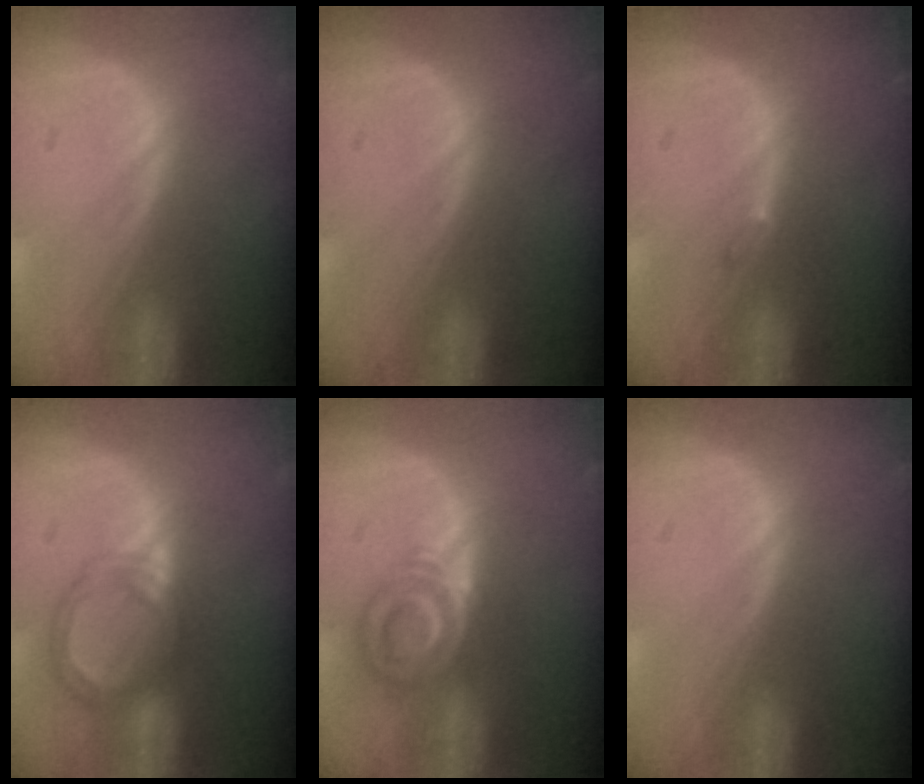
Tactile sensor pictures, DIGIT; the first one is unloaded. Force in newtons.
{"total": 0.0}
{"total": 0.8, "press": 0.8, "slide": 0.2}
{"total": 5.3, "press": 5.3, "slide": 0.2}
{"total": 5.7, "press": 5.6, "slide": 1.0}
{"total": 0.0}